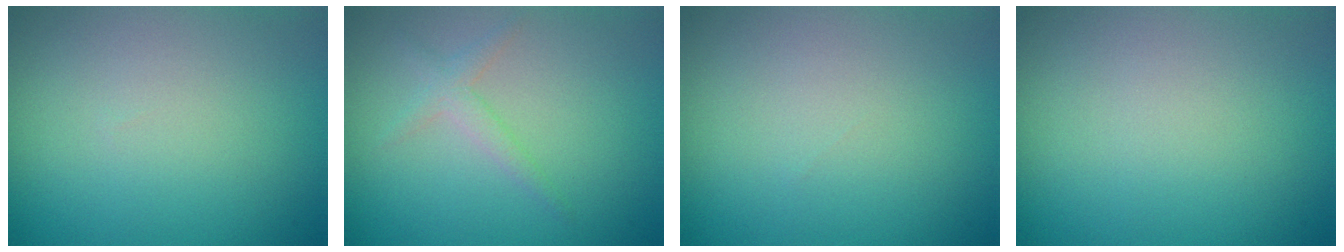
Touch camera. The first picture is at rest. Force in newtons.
{"total": 1.3, "press": 1.3, "slide": 0.1}
{"total": 0.0}
{"total": 0.0}